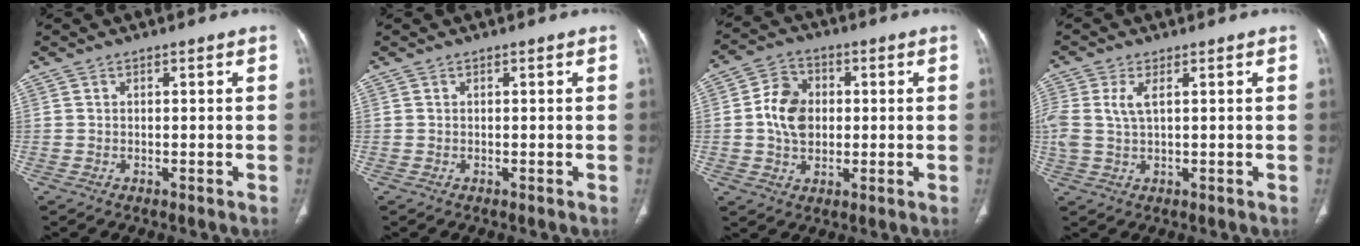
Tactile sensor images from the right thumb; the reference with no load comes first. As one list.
[{"total": 0.0}, {"total": 9.3, "force": [0.3, 7.1, 5.9], "torque": [-0.085, 0.009, 0.002]}, {"total": 5.0, "force": [1.3, 2.4, 4.3], "torque": [-0.118, 0.007, 0.030]}]